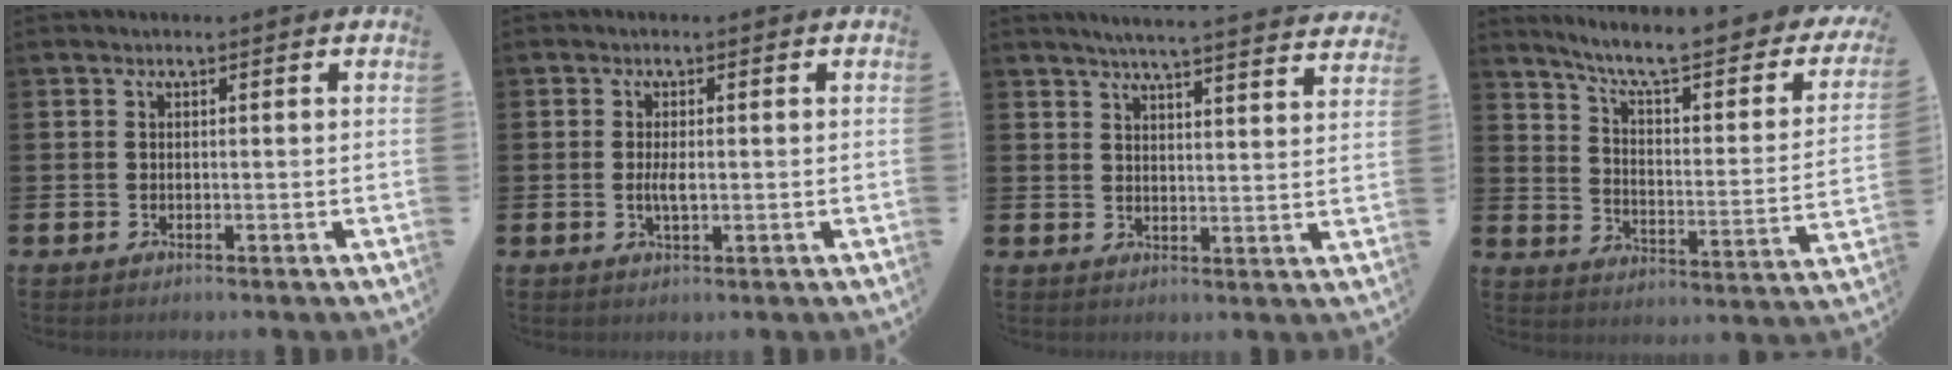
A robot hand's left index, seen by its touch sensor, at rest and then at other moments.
{"total": 2.2, "force": [-0.1, 0.7, 2.1], "torque": [-0.033, -0.004, -0.004]}
{"total": 5.3, "force": [5.1, -0.6, 1.2], "torque": [-0.036, -0.030, 0.089]}
{"total": 8.2, "force": [6.8, 1.7, 4.2], "torque": [-0.101, -0.052, 0.108]}